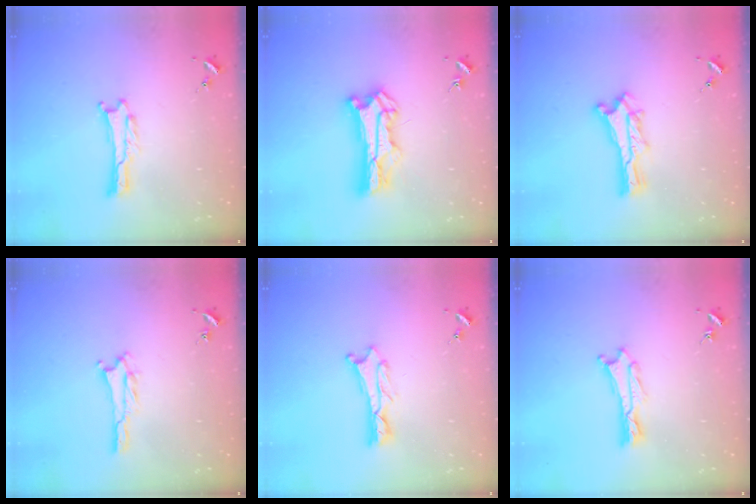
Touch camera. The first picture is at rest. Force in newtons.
{"total": 10.7, "press": 10.6, "slide": 1.0}
{"total": 1.4, "press": 1.4, "slide": 0.2}
{"total": 2.1, "press": 2.1, "slide": 0.3}
{"total": 1.1, "press": 1.0, "slide": 0.2}
{"total": 0.7, "press": 0.6, "slide": 0.2}